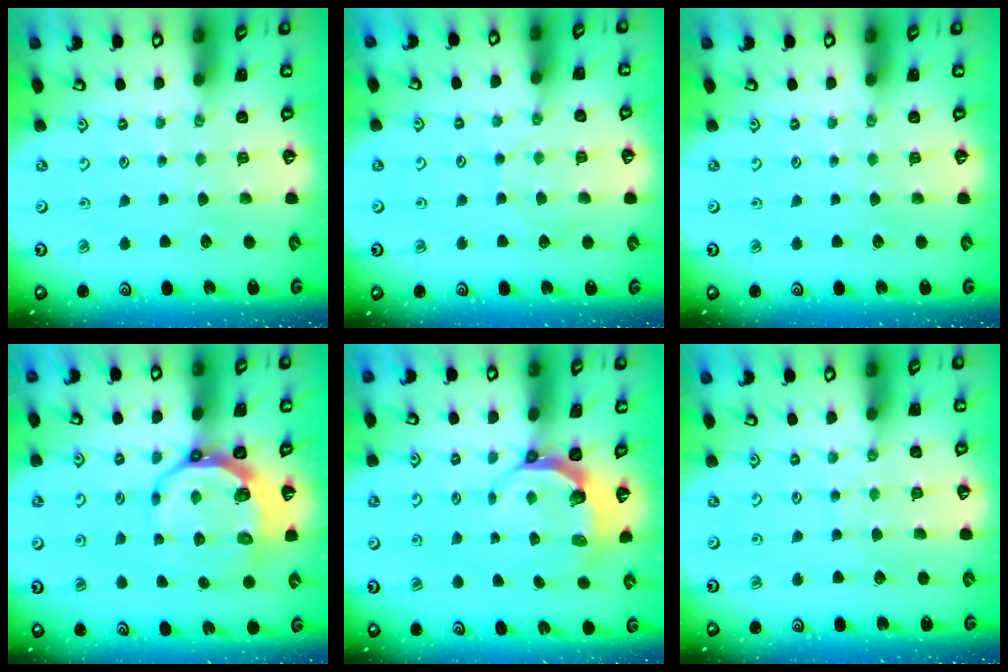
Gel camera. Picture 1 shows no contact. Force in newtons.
{"total": 5.1, "press": 5.1, "slide": 0.5}
{"total": 0.0}
{"total": 9.4, "press": 8.6, "slide": 3.9}
{"total": 5.7, "press": 4.6, "slide": 3.3}
{"total": 4.8, "press": 4.8, "slide": 0.5}